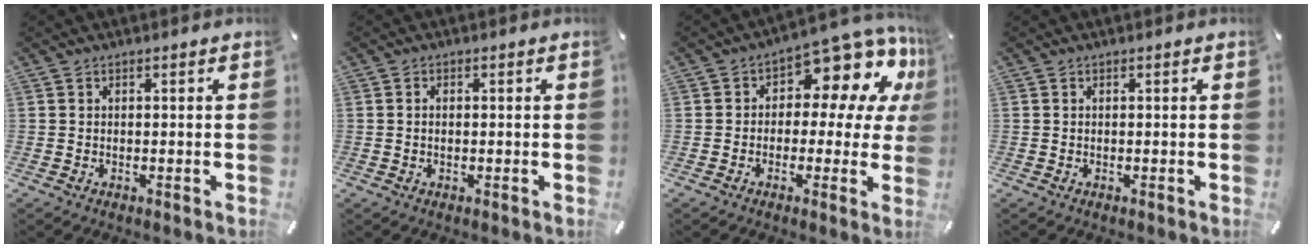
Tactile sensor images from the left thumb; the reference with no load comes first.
{"total": 1.0, "force": [0.0, 0.6, 0.8], "torque": [-0.016, 0.003, -0.002]}
{"total": 11.1, "force": [6.1, 5.8, 7.2], "torque": [-0.101, -0.053, 0.103]}
{"total": 0.0}